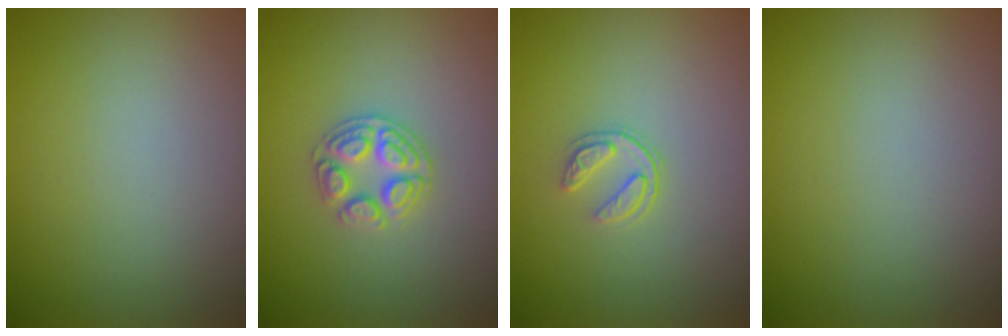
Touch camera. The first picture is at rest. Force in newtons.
{"total": 2.6, "press": 2.5, "slide": 0.5}
{"total": 1.7, "press": 1.1, "slide": 1.3}
{"total": 0.0}